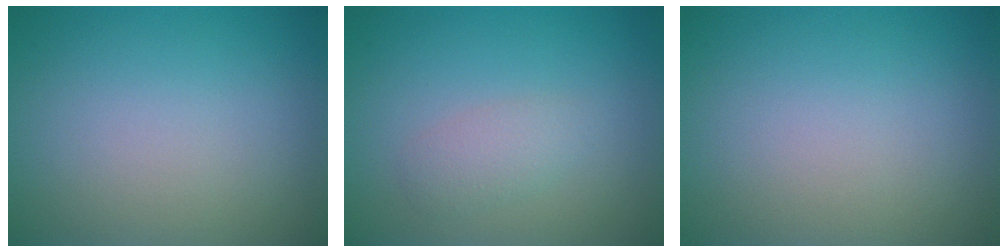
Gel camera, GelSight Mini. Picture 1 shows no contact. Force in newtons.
{"total": 1.8, "press": 1.8, "slide": 0.0}
{"total": 0.0}